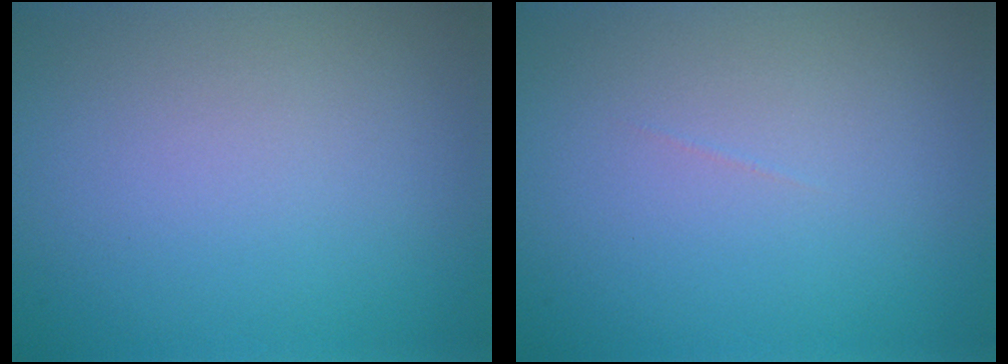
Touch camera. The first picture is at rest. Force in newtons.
{"total": 0.0}